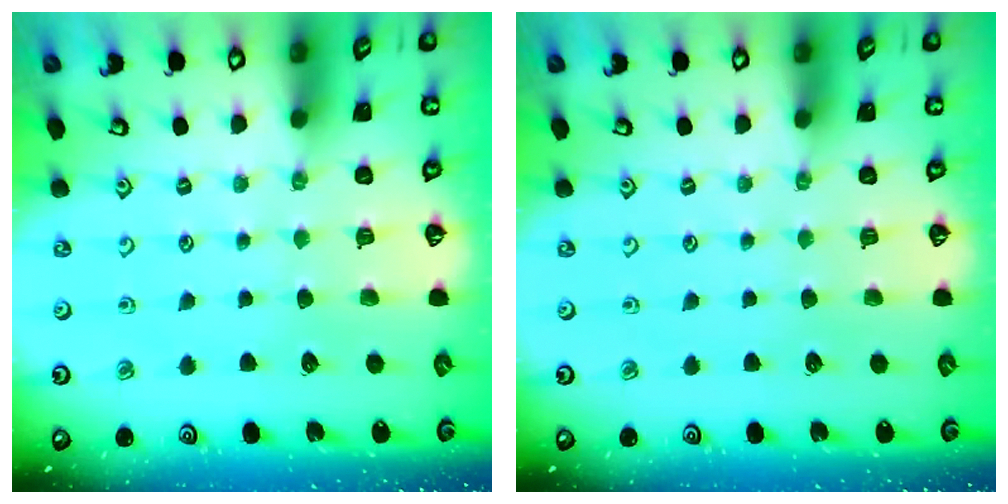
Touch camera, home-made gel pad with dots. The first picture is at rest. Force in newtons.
{"total": 0.0}